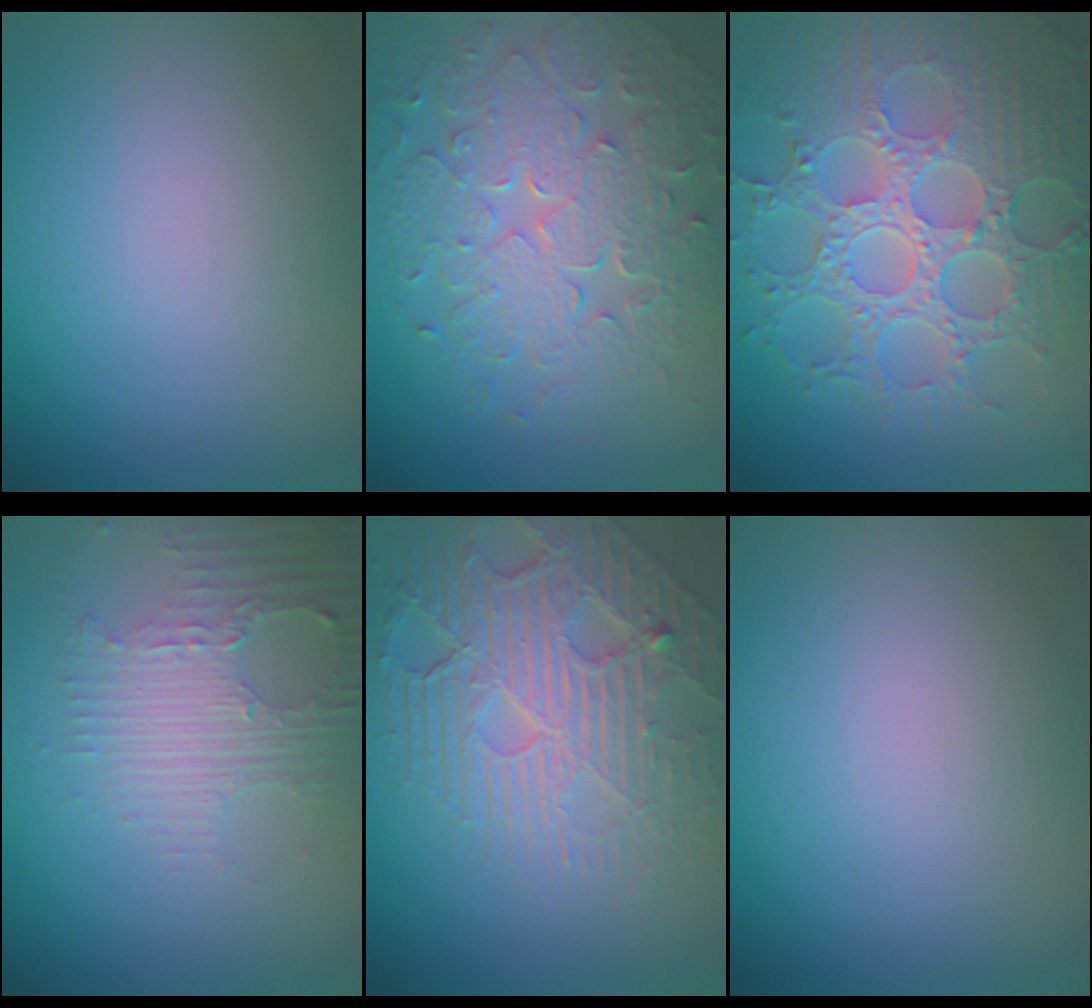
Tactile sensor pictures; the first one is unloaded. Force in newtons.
{"total": 8.1, "press": 5.9, "slide": 5.6}
{"total": 8.7, "press": 6.5, "slide": 5.8}
{"total": 4.7, "press": 3.2, "slide": 3.4}
{"total": 8.4, "press": 5.7, "slide": 6.1}
{"total": 0.0}